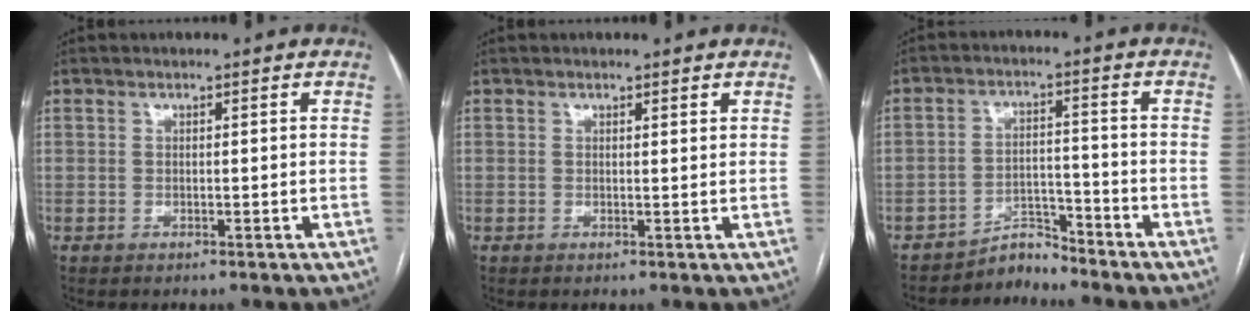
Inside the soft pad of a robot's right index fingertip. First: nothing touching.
{"total": 0.8, "force": [0.7, 0.1, 0.4], "torque": [-0.006, 0.000, 0.008]}
{"total": 4.0, "force": [-3.8, 0.5, -0.8], "torque": [0.023, 0.008, -0.063]}